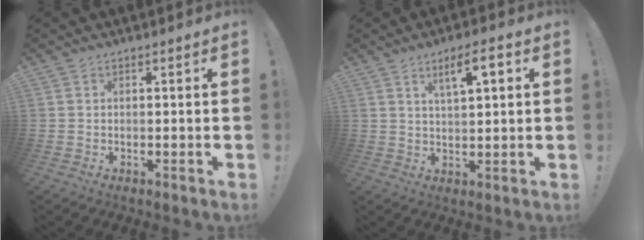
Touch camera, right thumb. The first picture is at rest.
{"total": 7.3, "force": [3.3, 1.9, 6.2], "torque": [-0.092, -0.009, 0.048]}